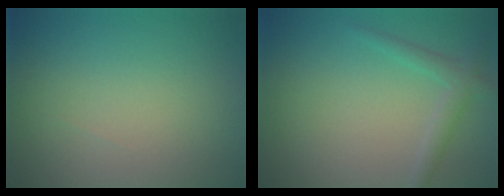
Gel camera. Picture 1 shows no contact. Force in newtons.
{"total": 1.8, "press": 1.8, "slide": 0.1}